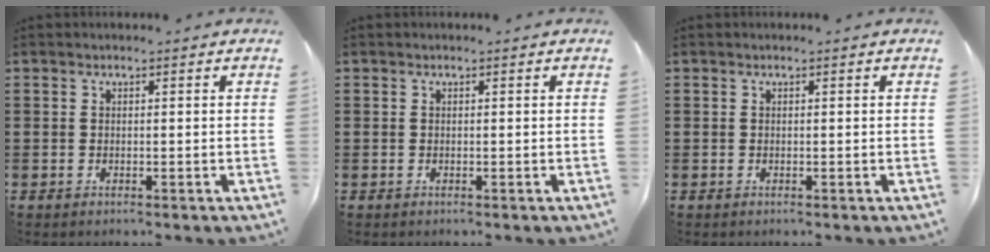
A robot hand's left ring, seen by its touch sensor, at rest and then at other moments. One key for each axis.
{"total": 0.0}
{"total": 0.0}